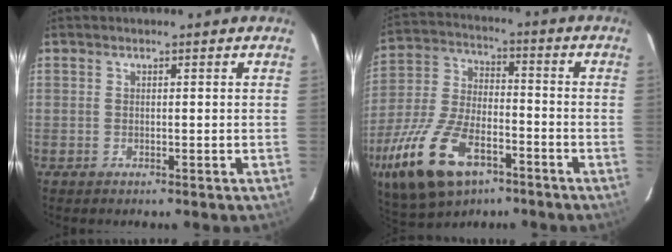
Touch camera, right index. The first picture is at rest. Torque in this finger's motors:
{"motor_torque": [1.21, -0.93, 0.93, 0.21]}